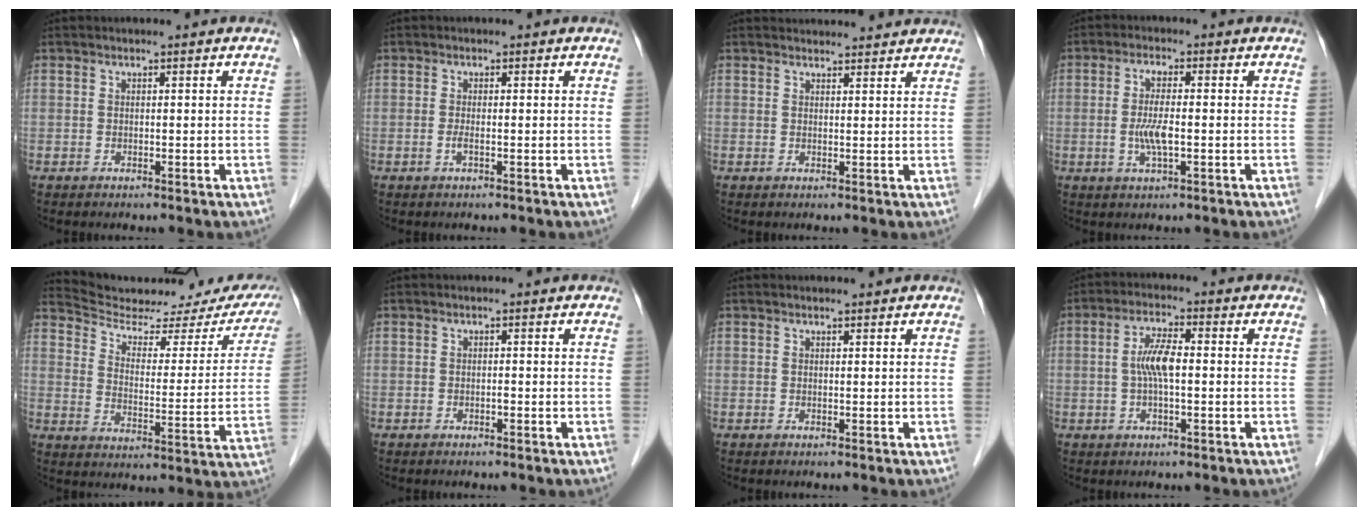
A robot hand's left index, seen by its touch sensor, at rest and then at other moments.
{"total": 0.9, "force": [-0.4, 0.0, 0.8], "torque": [-0.018, 0.000, -0.007]}
{"total": 5.8, "force": [5.6, 1.4, 0.5], "torque": [0.001, 0.025, 0.060]}
{"total": 4.6, "force": [-0.7, 0.6, 4.5], "torque": [-0.096, -0.005, -0.014]}
{"total": 21.1, "force": [19.5, 3.5, 7.3], "torque": [-0.095, -0.041, 0.255]}
{"total": 0.0}
{"total": 1.0, "force": [1.0, 0.2, 0.1], "torque": [-0.010, 0.006, 0.013]}
{"total": 5.1, "force": [-0.1, 1.1, 4.9], "torque": [-0.106, 0.007, -0.004]}